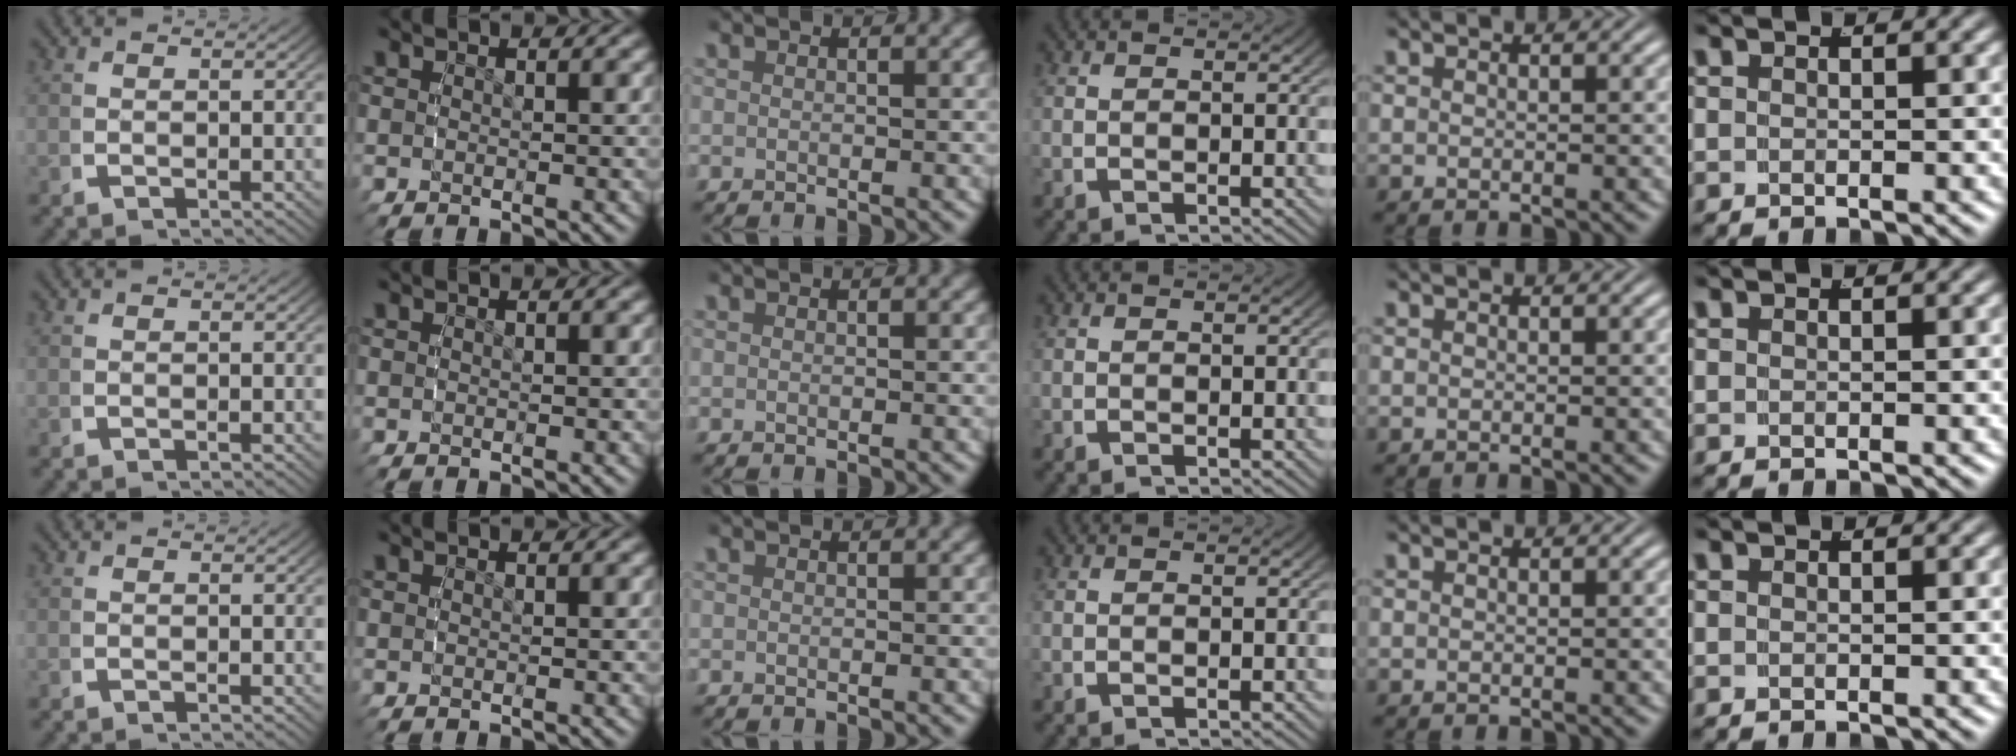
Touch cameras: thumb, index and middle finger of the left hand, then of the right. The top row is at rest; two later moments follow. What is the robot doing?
{"motion": "reach", "object": "plastic wrap"}